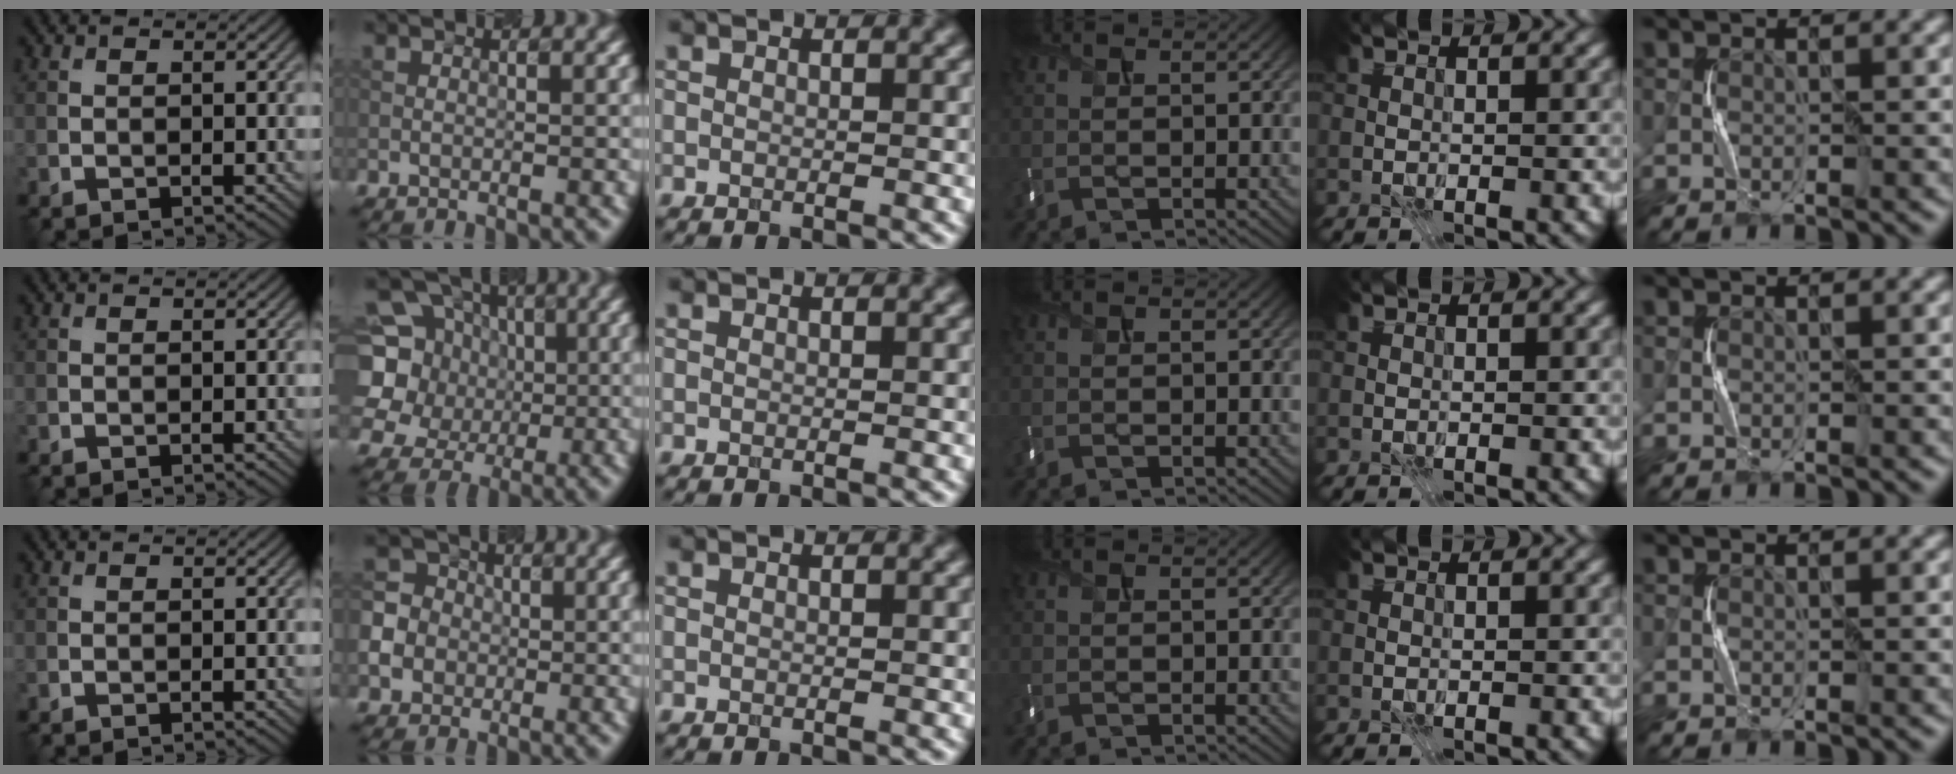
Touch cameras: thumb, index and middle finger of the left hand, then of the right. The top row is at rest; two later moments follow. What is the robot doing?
{"motion": "press", "object": "keyboard"}